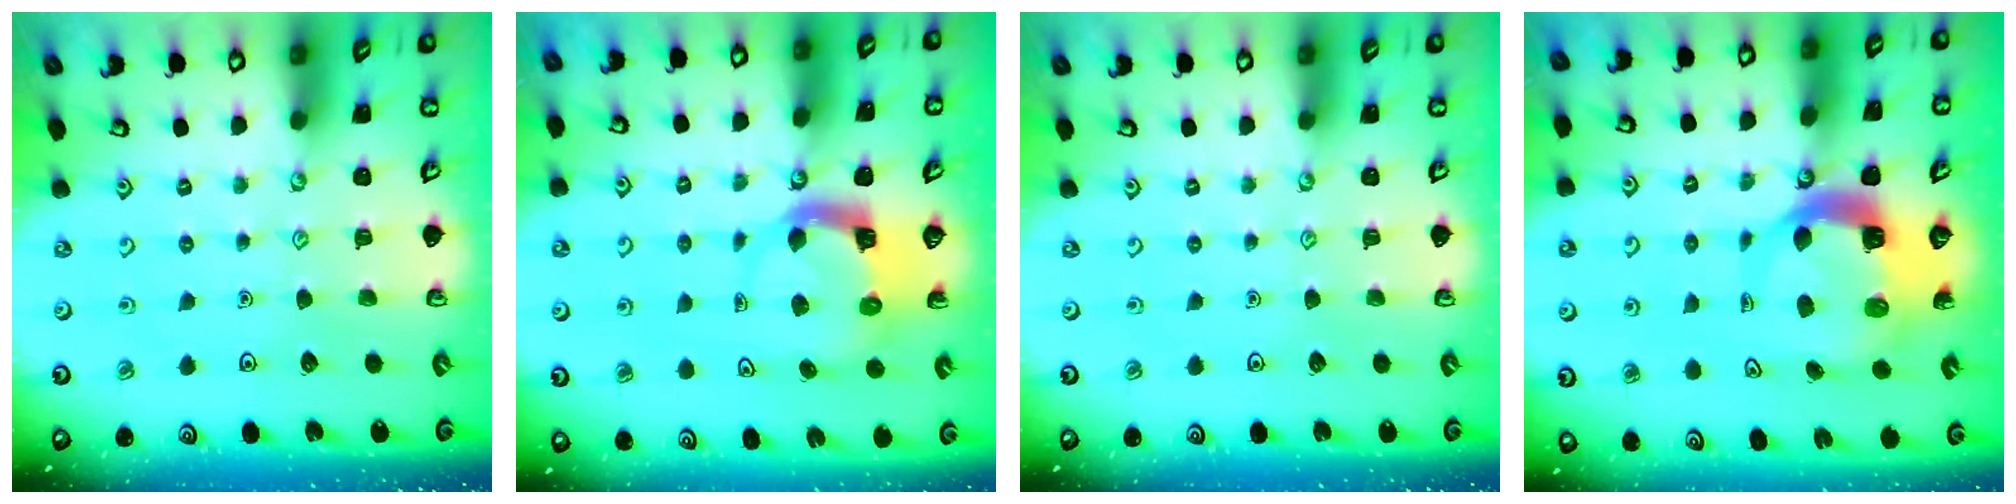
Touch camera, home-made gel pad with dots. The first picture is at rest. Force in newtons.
{"total": 4.1, "press": 4.1, "slide": 0.3}
{"total": 0.0}
{"total": 8.6, "press": 8.6, "slide": 1.2}